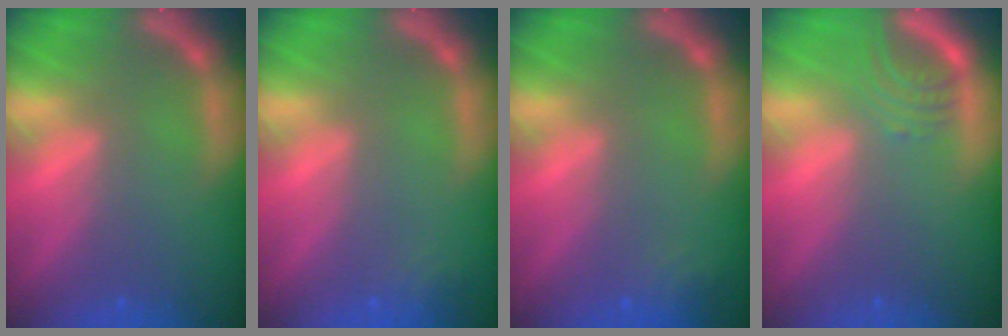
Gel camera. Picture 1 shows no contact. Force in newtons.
{"total": 1.4}
{"total": 1.9}
{"total": 3.0}